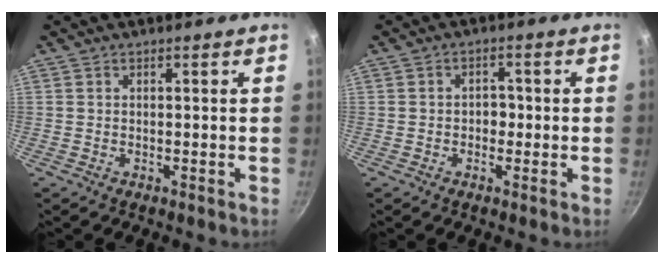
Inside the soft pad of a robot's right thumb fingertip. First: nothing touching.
{"total": 2.7, "force": [-0.4, 2.2, 1.5], "torque": [-0.004, 0.009, -0.009]}